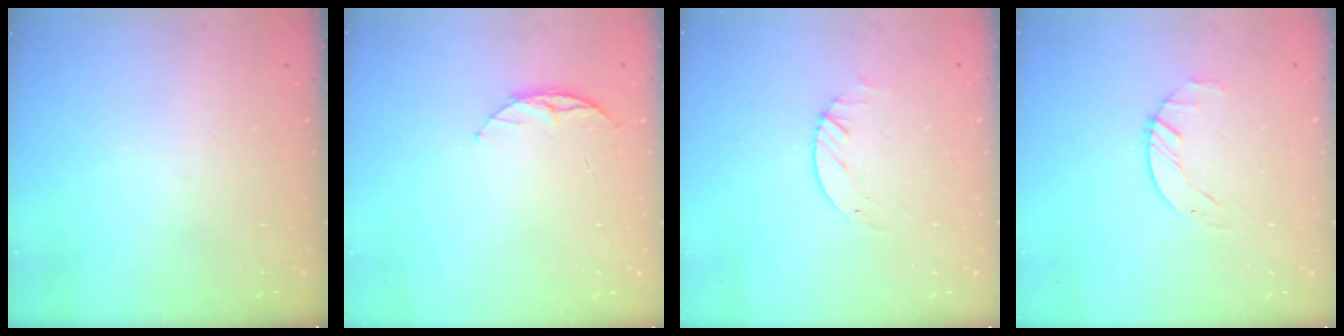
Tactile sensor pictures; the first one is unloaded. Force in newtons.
{"total": 6.0, "press": 5.9, "slide": 0.6}
{"total": 1.7, "press": 1.7, "slide": 0.2}
{"total": 2.1, "press": 2.1, "slide": 0.3}